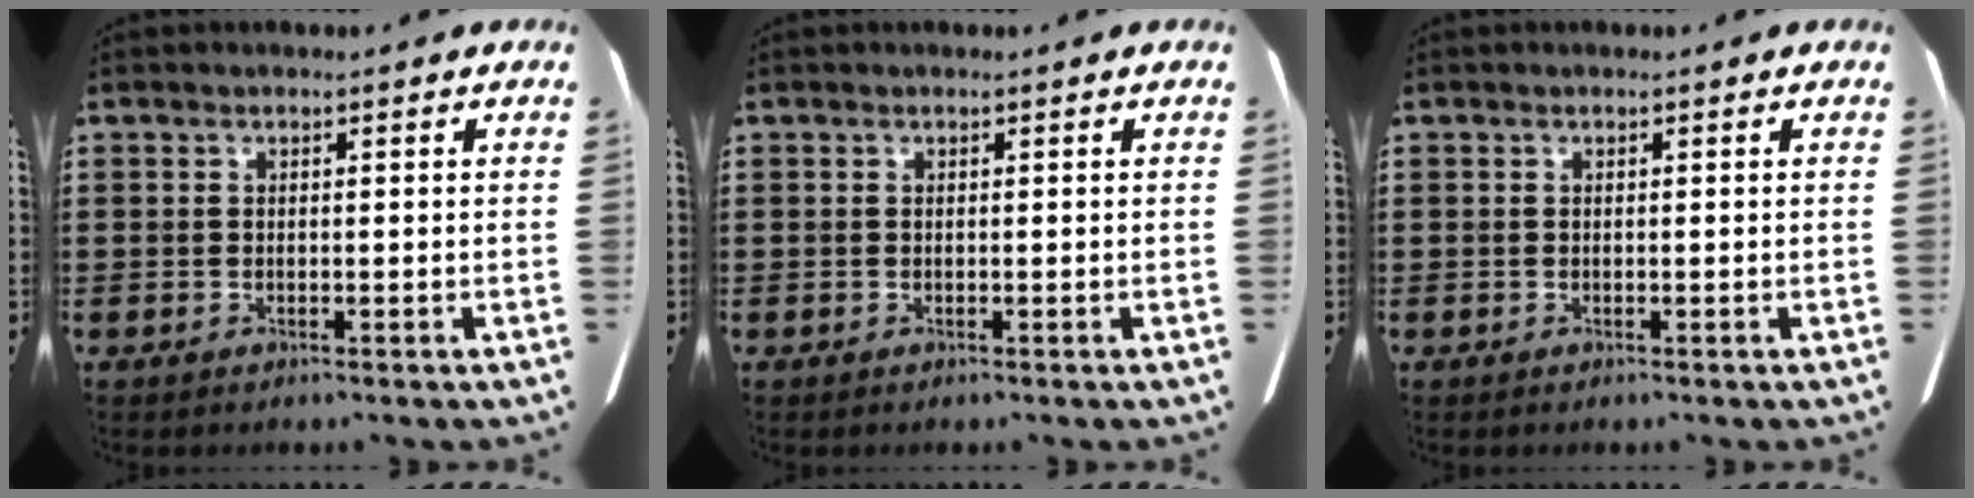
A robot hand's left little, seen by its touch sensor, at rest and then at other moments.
{"total": 0.0}
{"total": 0.0}